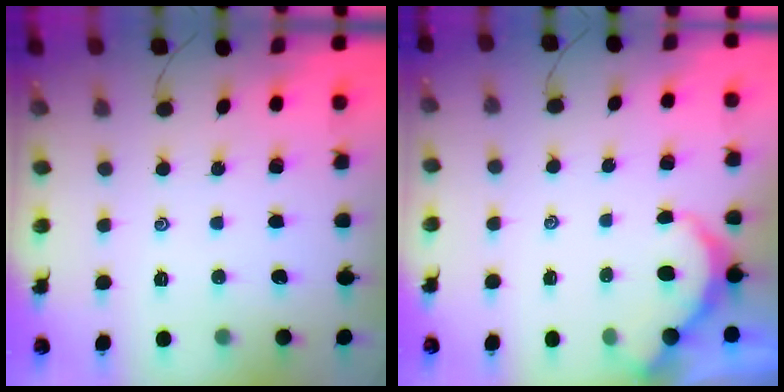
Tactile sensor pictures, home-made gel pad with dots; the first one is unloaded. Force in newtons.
{"total": 2.7, "press": 2.7, "slide": 0.3}